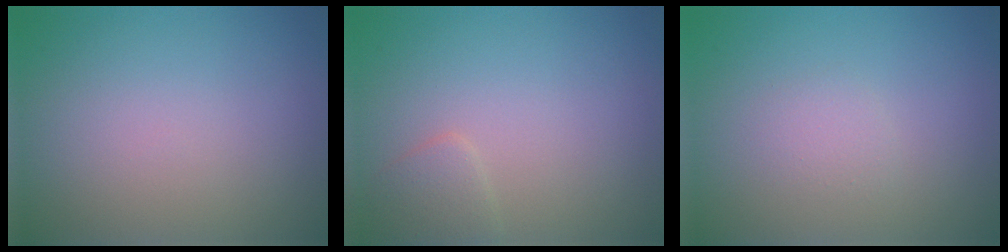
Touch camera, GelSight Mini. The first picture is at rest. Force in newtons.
{"total": 1.5, "press": 1.5, "slide": 0.0}
{"total": 1.0, "press": 1.0, "slide": 0.0}